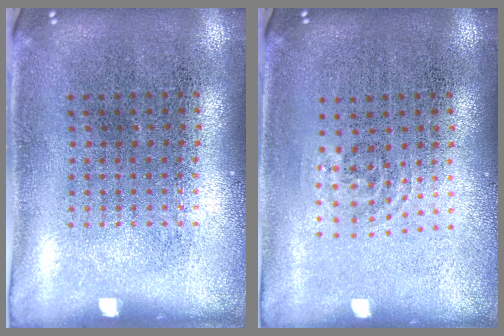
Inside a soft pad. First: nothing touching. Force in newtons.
{"total": 0.8, "press": 0.6, "slide": 0.6}